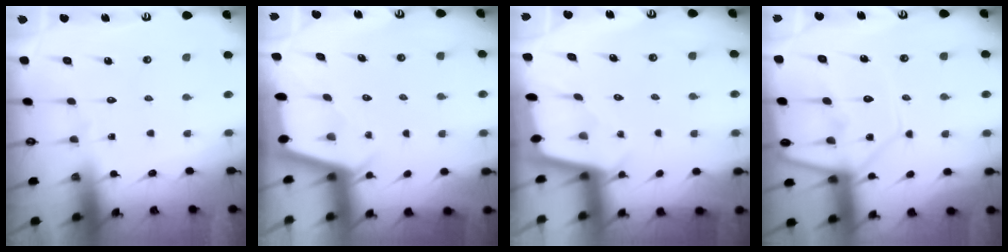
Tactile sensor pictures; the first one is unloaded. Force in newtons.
{"total": 2.2, "press": 2.2, "slide": 0.3}
{"total": 1.9, "press": 1.9, "slide": 0.2}
{"total": 10.8, "press": 10.7, "slide": 0.9}